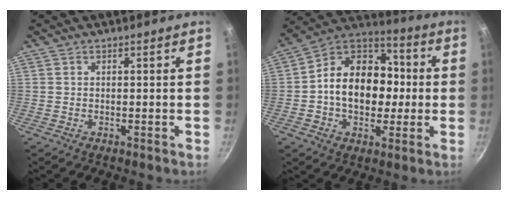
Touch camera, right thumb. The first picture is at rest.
{"total": 17.8, "force": [-0.8, 13.4, 11.7], "torque": [-0.146, 0.039, -0.030]}